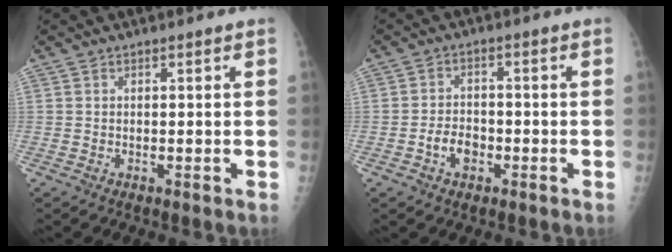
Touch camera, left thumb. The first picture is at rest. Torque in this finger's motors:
{"motor_torque": [0.02, 0.04, 0.01, -0.07, 0.01]}